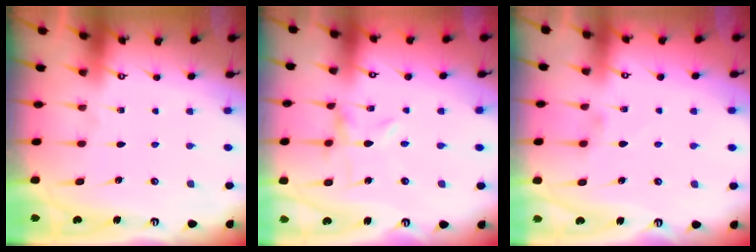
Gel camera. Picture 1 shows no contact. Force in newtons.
{"total": 0.0}
{"total": 1.1, "press": 1.0, "slide": 0.3}